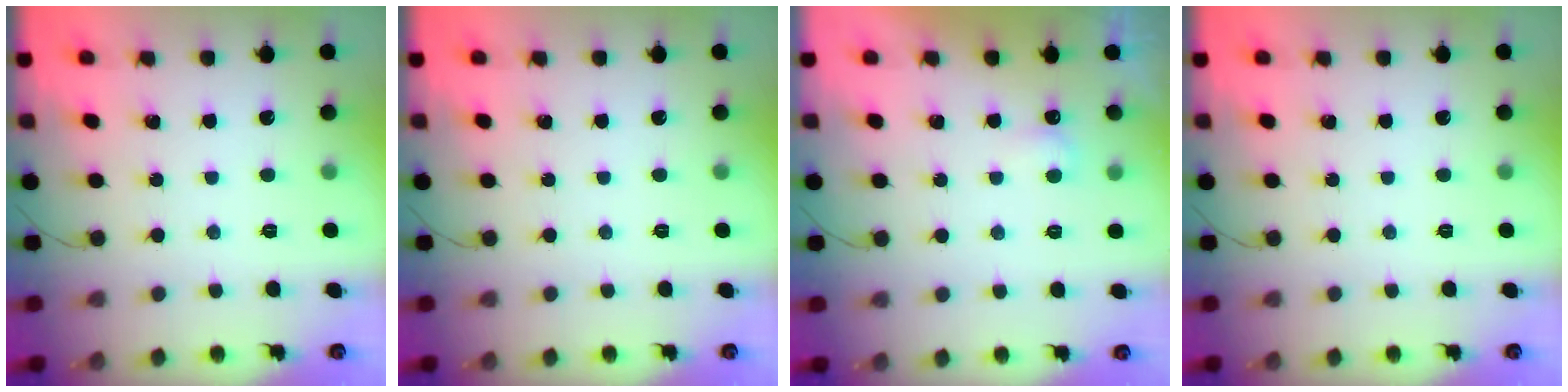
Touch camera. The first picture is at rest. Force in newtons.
{"total": 0.0}
{"total": 2.4, "press": 2.4, "slide": 0.6}
{"total": 0.0}